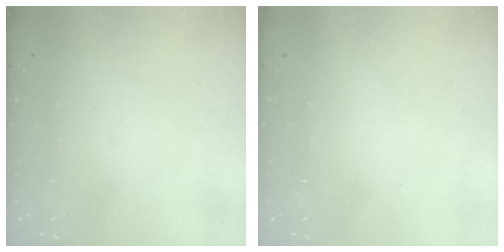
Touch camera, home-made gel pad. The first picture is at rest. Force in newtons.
{"total": 1.8, "press": 1.8, "slide": 0.2}